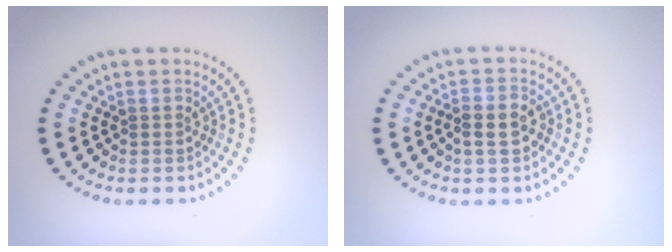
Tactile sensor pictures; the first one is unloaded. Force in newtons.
{"total": 1.9, "press": 1.9, "slide": 0.5}